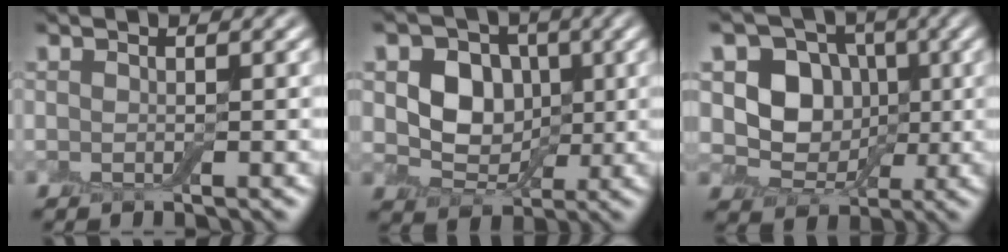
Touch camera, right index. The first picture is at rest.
{"total": 5.5, "force": [0.6, 4.6, 3.1], "torque": [-0.053, -0.006, -0.002]}
{"total": 6.2, "force": [0.2, 5.3, 3.1], "torque": [-0.032, -0.002, -0.016]}